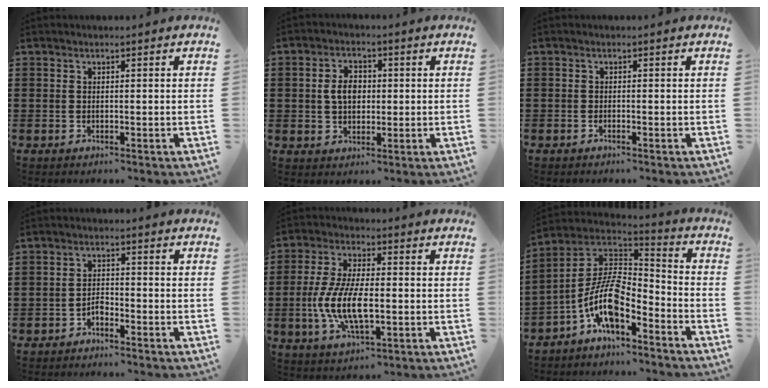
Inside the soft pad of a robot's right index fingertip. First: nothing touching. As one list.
[{"total": 4.5, "force": [0.2, 3.1, 3.2], "torque": [-0.061, 0.011, -0.001]}, {"total": 0.5, "force": [-0.5, 0.0, 0.1], "torque": [-0.004, -0.002, -0.010]}, {"total": 2.0, "force": [-1.6, 0.8, 0.8], "torque": [-0.021, 0.004, -0.034]}, {"total": 10.4, "force": [-1.9, 4.3, 9.3], "torque": [-0.204, -0.011, -0.038]}, {"total": 10.8, "force": [-5.5, 4.1, 8.4], "torque": [-0.198, -0.012, -0.117]}]